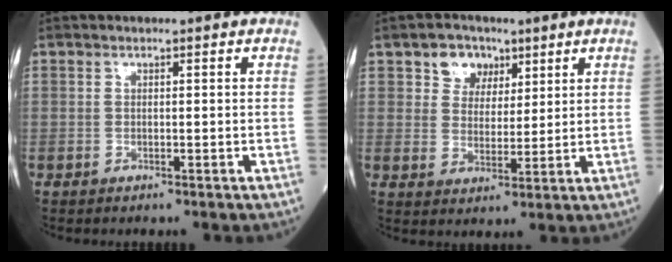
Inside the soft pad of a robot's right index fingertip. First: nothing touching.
{"total": 5.6, "force": [3.1, 4.2, 1.8], "torque": [-0.032, 0.014, 0.055]}